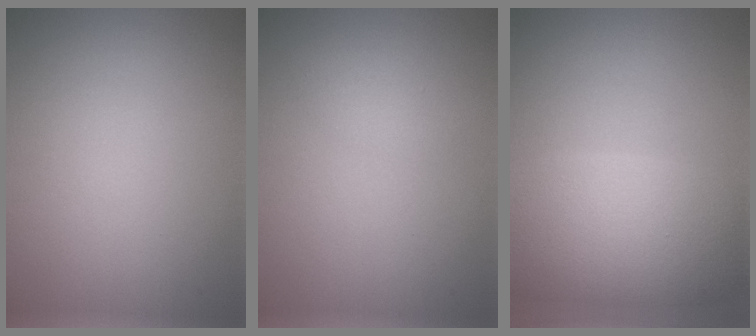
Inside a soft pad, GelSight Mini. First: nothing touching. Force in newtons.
{"total": 1.0, "press": 1.0, "slide": 0.1}
{"total": 8.3, "press": 8.2, "slide": 0.4}